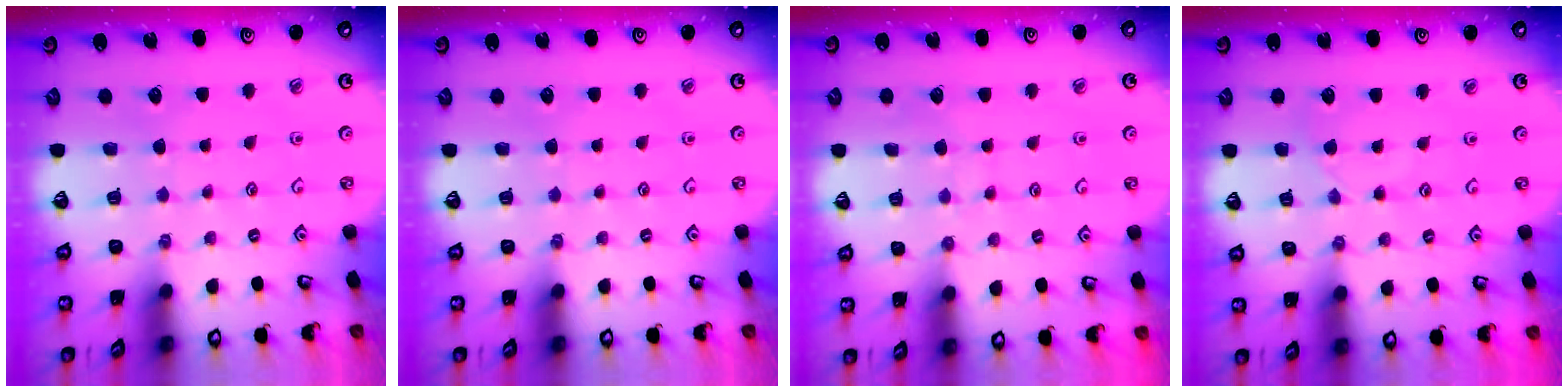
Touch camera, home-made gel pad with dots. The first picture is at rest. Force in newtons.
{"total": 0.0}
{"total": 5.9, "press": 5.9, "slide": 0.6}
{"total": 2.3, "press": 2.3, "slide": 0.4}